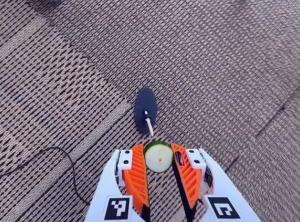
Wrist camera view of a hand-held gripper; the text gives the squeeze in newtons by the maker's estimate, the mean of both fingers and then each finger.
{"total": 6.5, "left": 6.0, "right": 7.1}